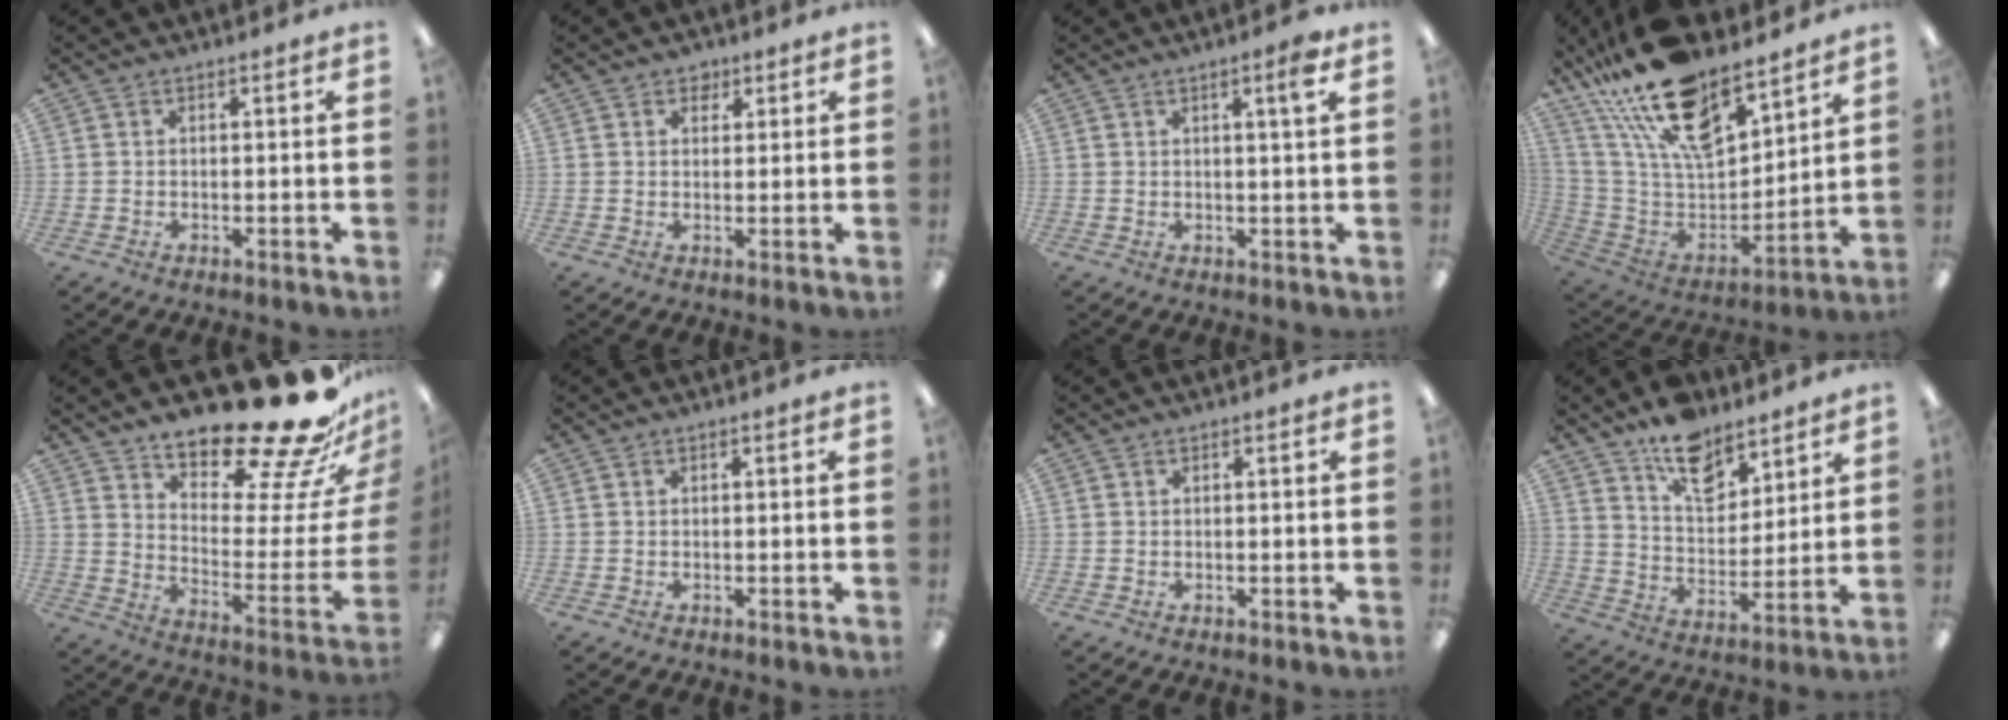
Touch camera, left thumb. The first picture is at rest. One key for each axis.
{"total": 2.5, "fx": 1.7, "fy": 1.7, "fz": 0.6, "tx": 0.001, "ty": -0.003, "tz": 0.029}
{"total": 3.6, "fx": 2.1, "fy": 0.1, "fz": 2.9, "tx": -0.045, "ty": -0.004, "tz": 0.029}
{"total": 24.0, "fx": 17.6, "fy": 9.4, "fz": 13.3, "tx": -0.240, "ty": -0.105, "tz": 0.311}
{"total": 24.2, "fx": 19.9, "fy": 6.8, "fz": 12.0, "tx": -0.151, "ty": -0.149, "tz": 0.323}
{"total": 0.0}
{"total": 0.0}
{"total": 12.9, "fx": 9.9, "fy": 6.6, "fz": 5.1, "tx": -0.069, "ty": -0.063, "tz": 0.180}